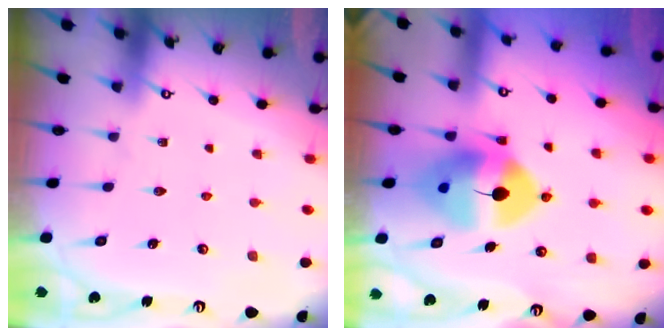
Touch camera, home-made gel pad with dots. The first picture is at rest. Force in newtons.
{"total": 11.9, "press": 11.7, "slide": 2.1}